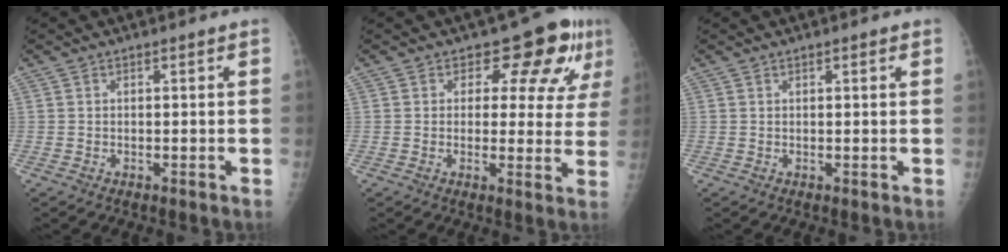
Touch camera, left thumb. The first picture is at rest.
{"total": 9.4, "force": [5.5, 5.4, 5.4], "torque": [-0.026, -0.028, 0.056]}
{"total": 1.0, "force": [0.6, 0.3, 0.8], "torque": [-0.011, 0.000, 0.007]}